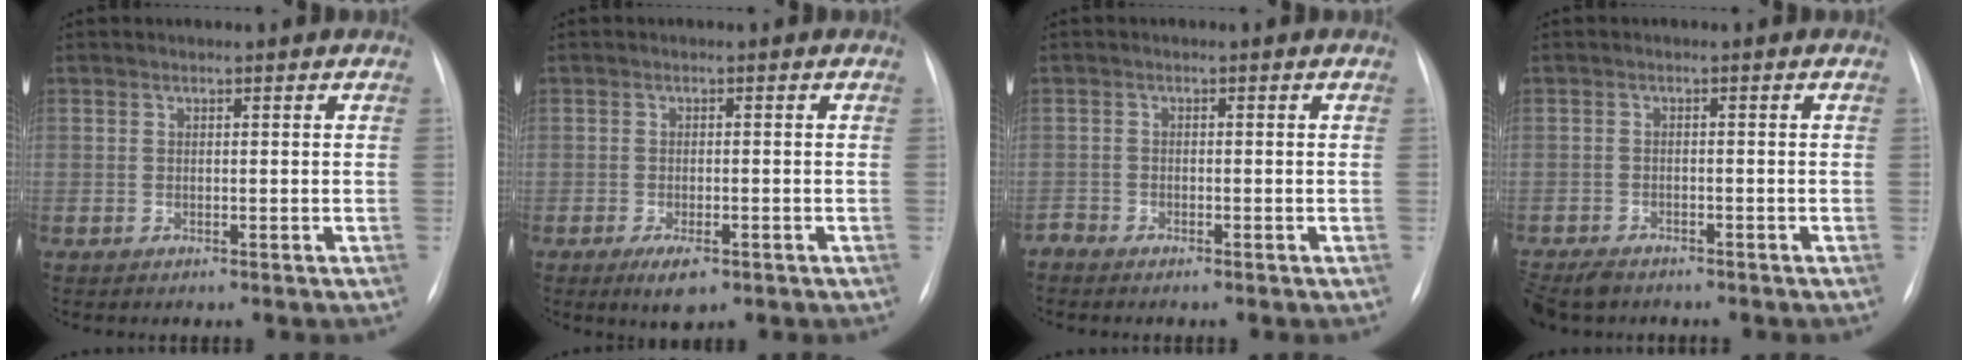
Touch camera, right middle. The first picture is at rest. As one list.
[{"total": 3.8, "force": [-2.1, 1.3, 2.9], "torque": [-0.051, -0.005, -0.027]}, {"total": 1.3, "force": [-1.2, 0.4, 0.2], "torque": [-0.005, -0.001, -0.021]}, {"total": 6.0, "force": [-4.8, 2.9, 2.1], "torque": [-0.036, -0.009, -0.077]}]